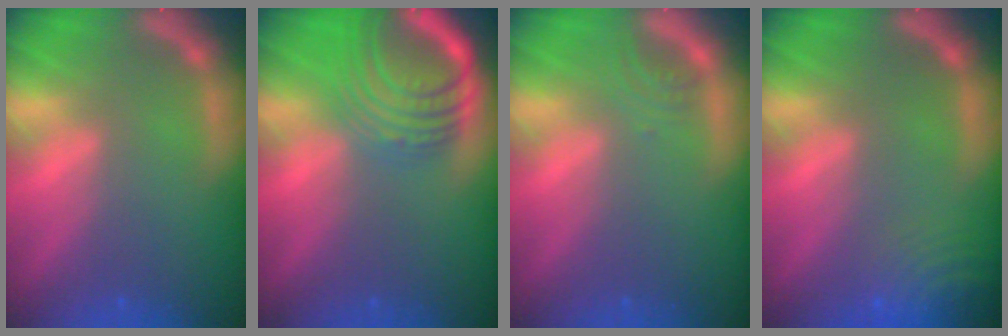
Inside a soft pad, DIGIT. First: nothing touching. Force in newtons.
{"total": 9.1}
{"total": 1.4}
{"total": 8.5}